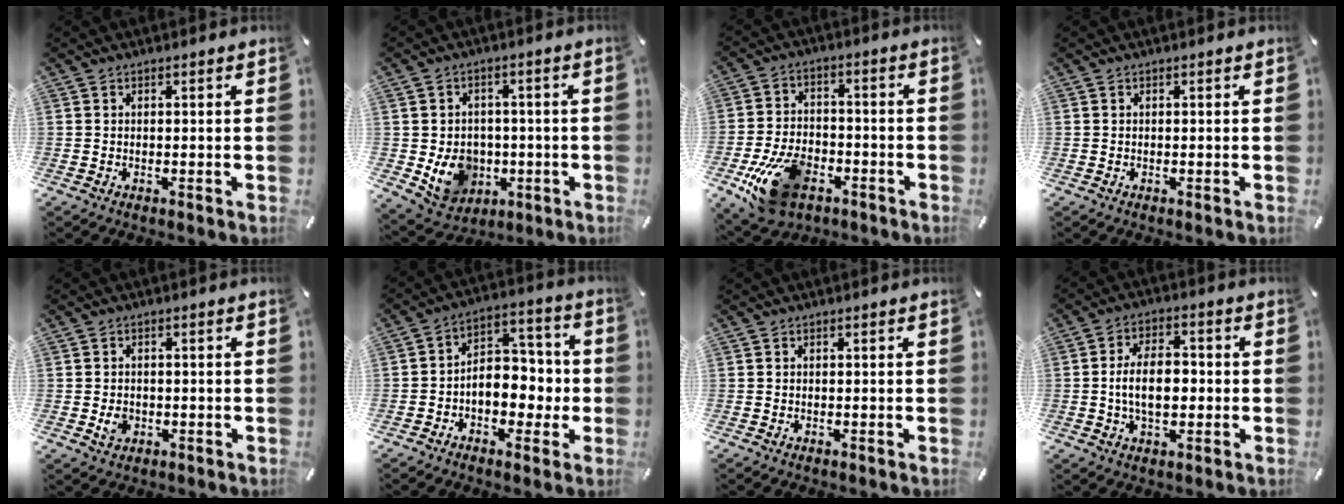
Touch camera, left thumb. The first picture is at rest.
{"total": 9.9, "force": [-2.1, 8.7, 4.4], "torque": [-0.088, 0.007, -0.032]}
{"total": 14.8, "force": [-7.0, 9.1, 9.4], "torque": [-0.165, 0.033, -0.118]}
{"total": 0.0}
{"total": 2.8, "force": [-0.5, 2.3, 1.5], "torque": [-0.018, 0.001, -0.010]}
{"total": 8.5, "force": [-2.2, 7.2, 4.0], "torque": [-0.047, 0.014, -0.036]}
{"total": 0.0}
{"total": 9.4, "force": [-0.7, 5.8, 7.3], "torque": [-0.134, 0.007, -0.017]}